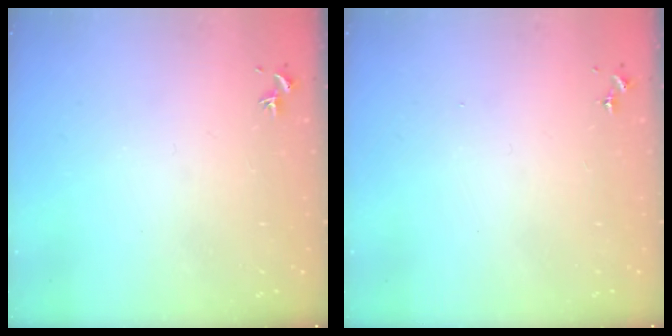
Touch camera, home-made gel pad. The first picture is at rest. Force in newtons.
{"total": 0.0}